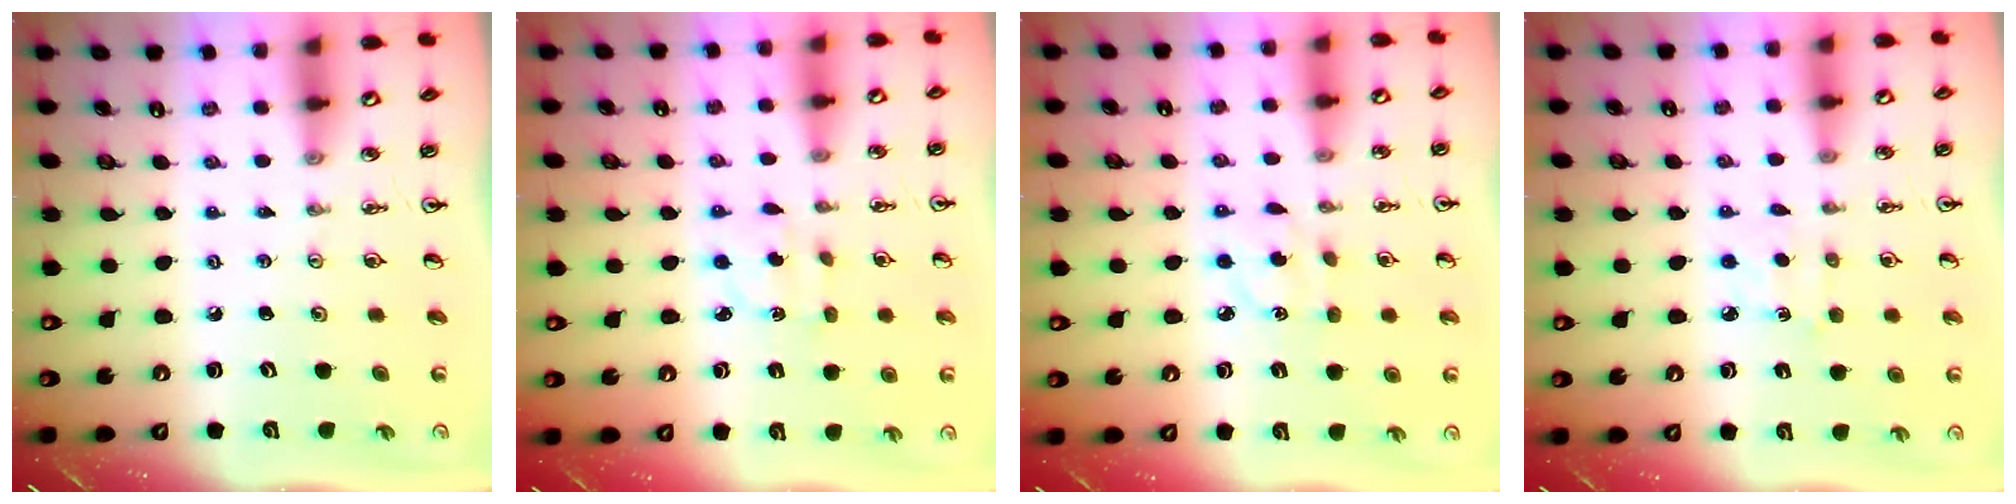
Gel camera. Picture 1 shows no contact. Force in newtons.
{"total": 2.3, "press": 2.2, "slide": 0.6}
{"total": 3.3, "press": 3.3, "slide": 0.5}
{"total": 4.2, "press": 4.2, "slide": 0.6}